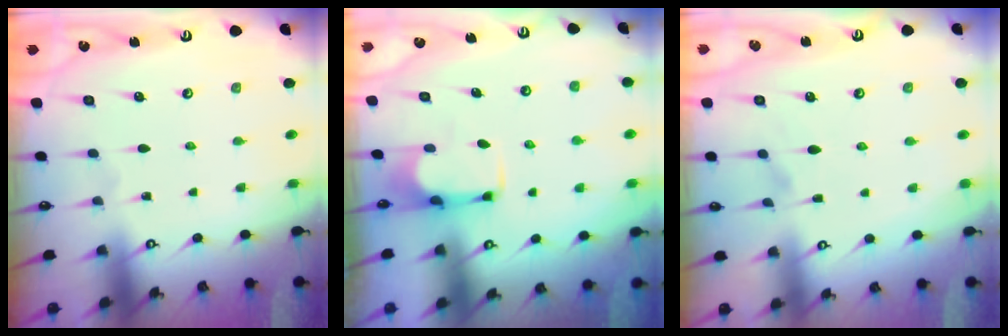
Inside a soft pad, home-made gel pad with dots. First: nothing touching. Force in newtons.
{"total": 2.7, "press": 2.5, "slide": 0.9}
{"total": 4.3, "press": 4.1, "slide": 1.3}